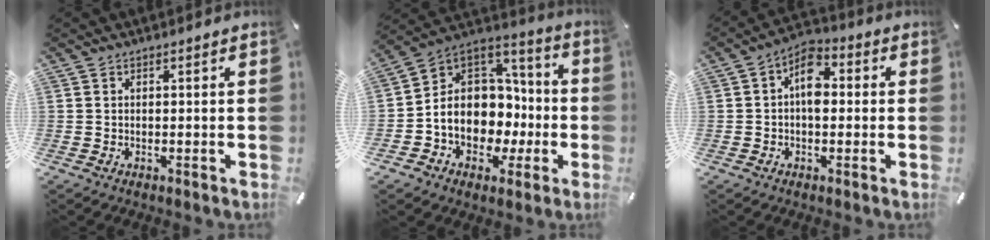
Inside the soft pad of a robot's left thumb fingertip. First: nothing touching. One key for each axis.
{"total": 12.3, "fx": -2.0, "fy": 10.8, "fz": 5.5, "tx": -0.102, "ty": -0.020, "tz": -0.034}
{"total": 7.0, "fx": -0.3, "fy": 4.4, "fz": 5.4, "tx": -0.083, "ty": 0.014, "tz": -0.006}